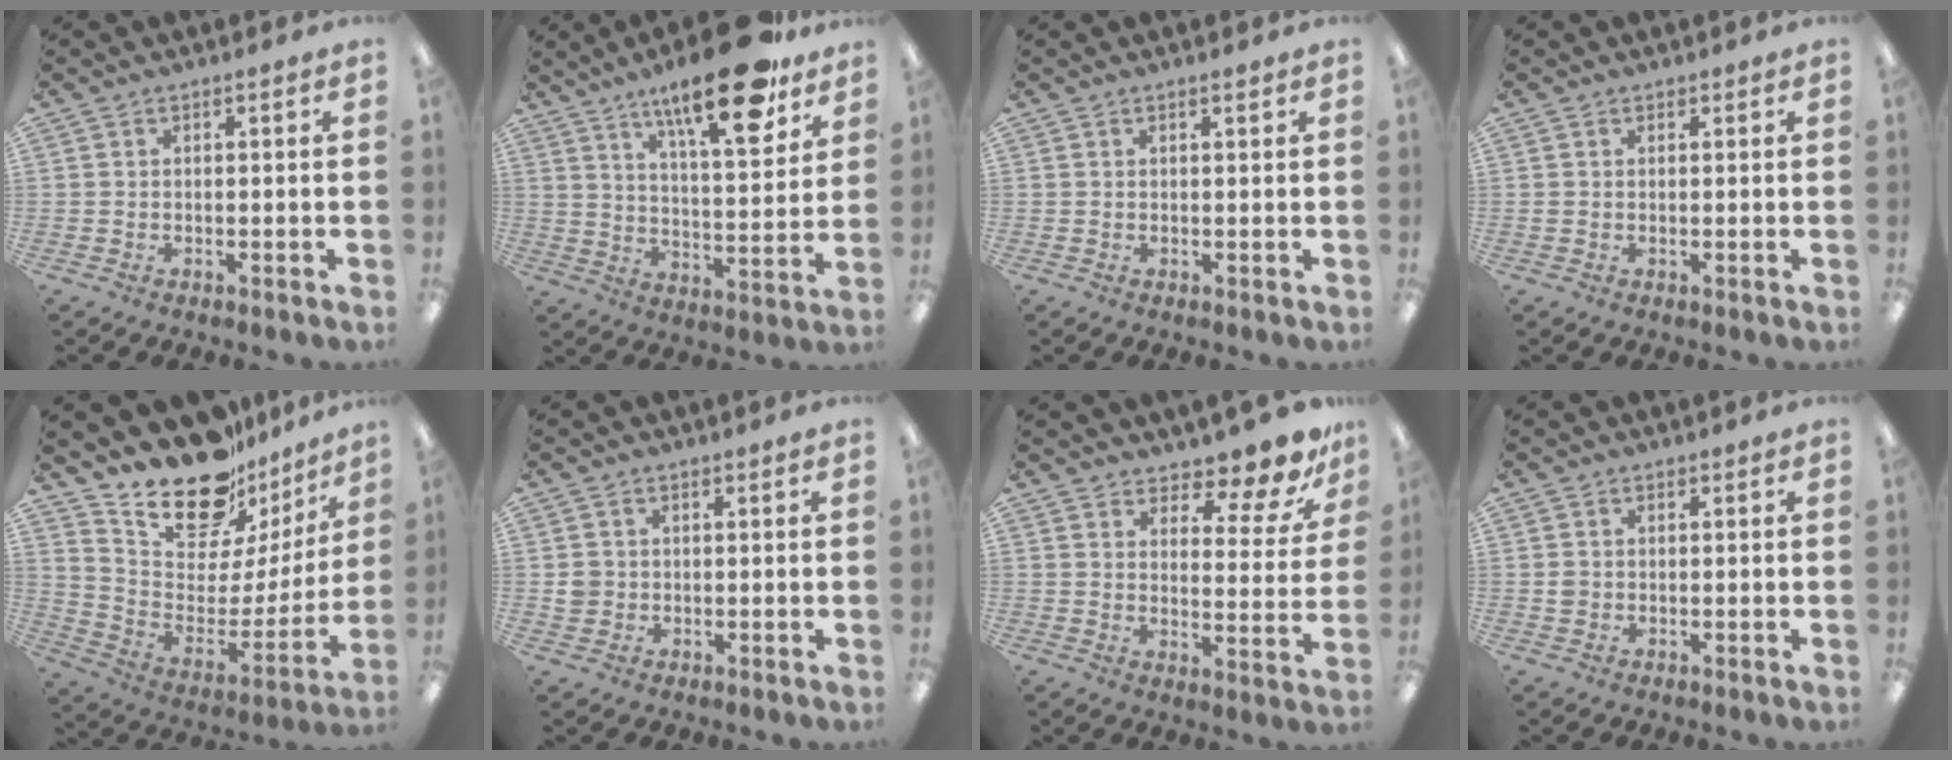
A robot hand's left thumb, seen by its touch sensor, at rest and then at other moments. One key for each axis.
{"total": 19.7, "fx": 13.5, "fy": 5.7, "fz": 13.1, "tx": -0.201, "ty": -0.074, "tz": 0.214}
{"total": 0.7, "fx": 0.5, "fy": 0.0, "fz": 0.5, "tx": -0.009, "ty": 0.000, "tz": 0.009}
{"total": 0.8, "fx": 0.5, "fy": 0.6, "fz": 0.1, "tx": -0.002, "ty": 0.003, "tz": 0.008}
{"total": 21.8, "fx": 18.5, "fy": 8.8, "fz": 7.4, "tx": -0.137, "ty": -0.136, "tz": 0.331}
{"total": 3.3, "fx": 0.4, "fy": 3.2, "fz": 0.5, "tx": -0.006, "ty": 0.003, "tz": 0.006}
{"total": 9.8, "fx": 8.6, "fy": 2.4, "fz": 3.9, "tx": -0.053, "ty": -0.073, "tz": 0.151}
{"total": 1.7, "fx": 0.4, "fy": 1.6, "fz": 0.4, "tx": -0.010, "ty": 0.004, "tz": 0.005}